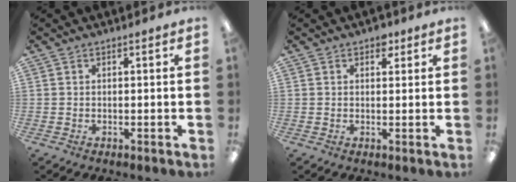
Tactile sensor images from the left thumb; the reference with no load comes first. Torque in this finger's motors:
{"motor_torque": [0.16, -0.01, 0.14, 0.05, 0.00]}